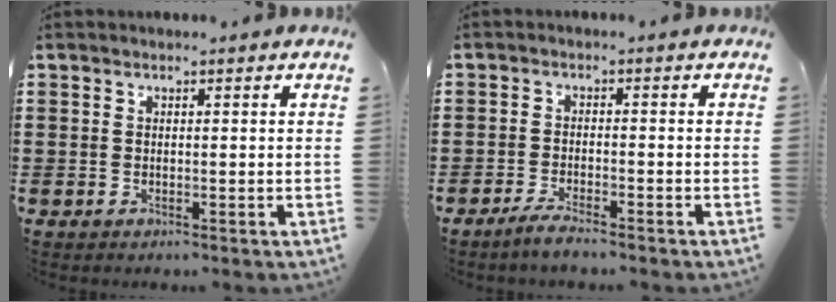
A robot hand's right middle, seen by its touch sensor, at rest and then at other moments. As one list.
[{"total": 2.4, "force": [-2.1, -0.1, 1.3], "torque": [-0.029, -0.001, -0.040]}]